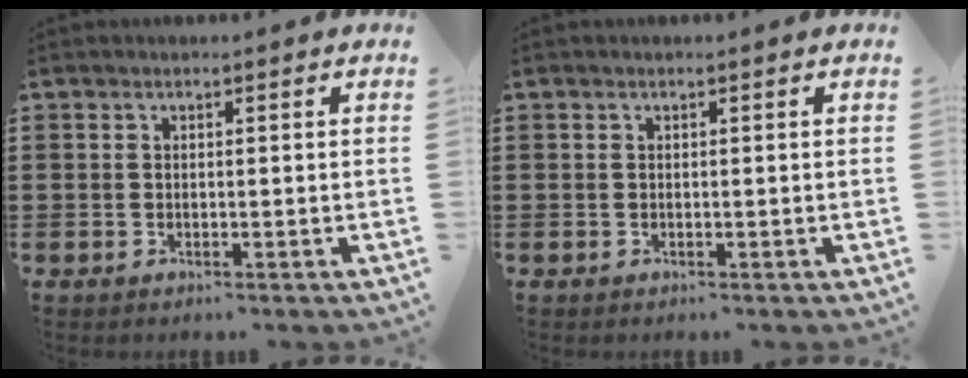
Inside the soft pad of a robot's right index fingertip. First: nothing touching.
{"total": 0.0}